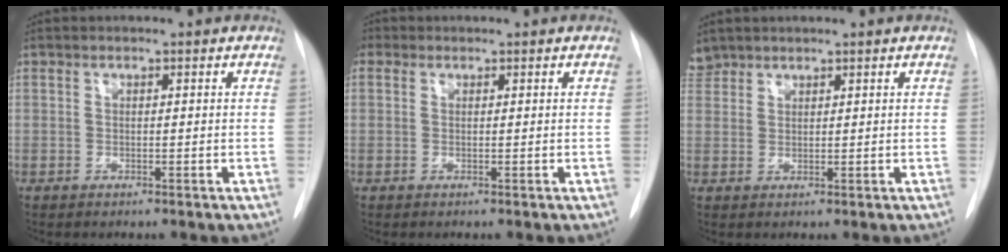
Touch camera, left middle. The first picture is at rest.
{"total": 1.5, "force": [0.7, 1.3, 0.5], "torque": [-0.010, 0.010, 0.010]}
{"total": 2.5, "force": [2.3, 0.9, -0.2], "torque": [0.002, 0.015, 0.047]}